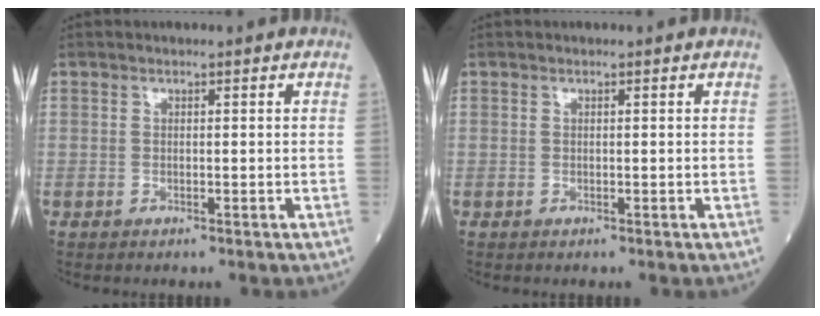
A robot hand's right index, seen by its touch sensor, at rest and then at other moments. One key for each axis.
{"total": 0.0}